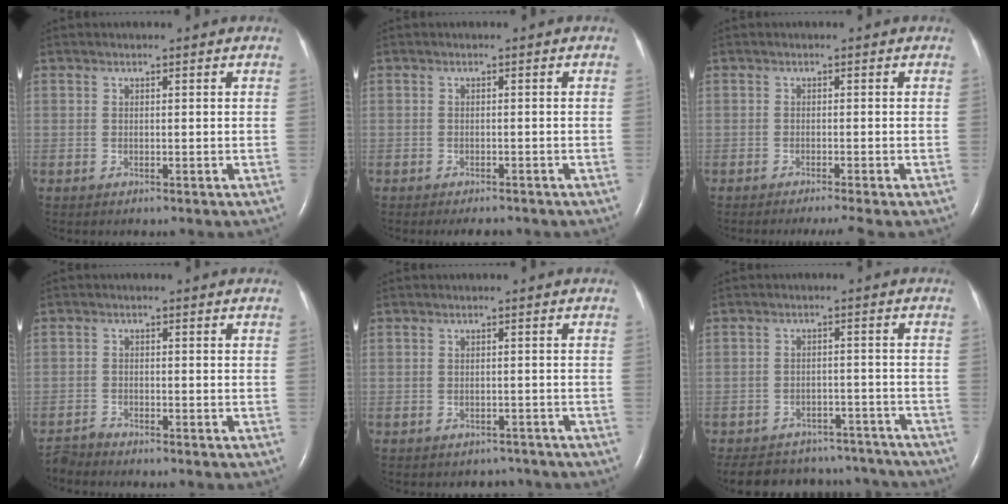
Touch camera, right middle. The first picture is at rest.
{"total": 2.3, "force": [-2.0, 0.7, 1.0], "torque": [-0.013, -0.004, -0.022]}
{"total": 3.7, "force": [-3.0, -0.8, 2.0], "torque": [-0.019, -0.008, -0.044]}
{"total": 2.3, "force": [-2.3, -0.4, -0.3], "torque": [0.003, -0.015, -0.044]}
{"total": 2.8, "force": [-2.5, 1.4, -0.2], "torque": [0.000, 0.006, -0.032]}
{"total": 15.8, "force": [-14.2, 6.0, 3.4], "torque": [-0.075, 0.015, -0.176]}